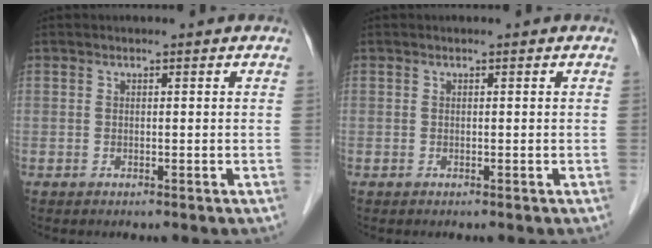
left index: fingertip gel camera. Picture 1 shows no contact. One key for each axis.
{"total": 0.0}